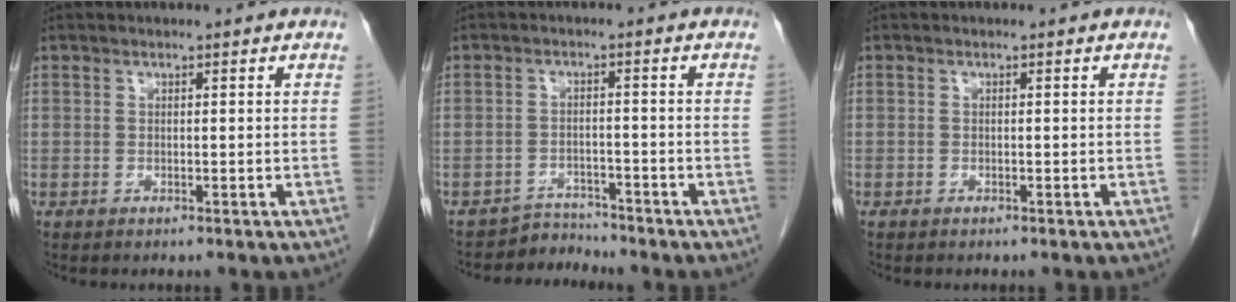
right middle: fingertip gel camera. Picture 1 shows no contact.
{"total": 3.2, "force": [-2.9, 0.3, -1.5], "torque": [0.033, 0.000, -0.046]}
{"total": 0.0}